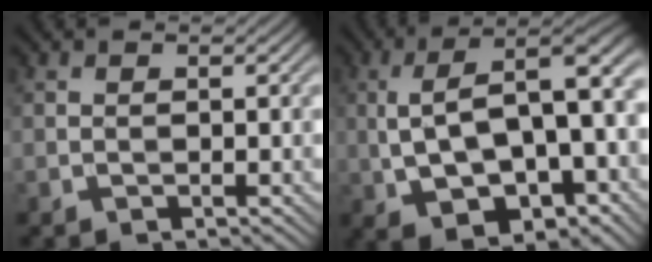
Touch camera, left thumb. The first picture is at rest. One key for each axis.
{"total": 13.8, "fx": 0.4, "fy": 6.5, "fz": 12.1, "tx": -0.220, "ty": -0.004, "tz": 0.013}